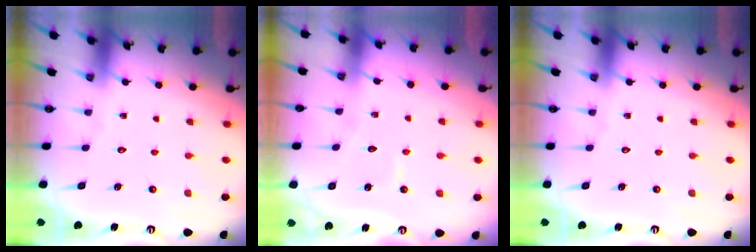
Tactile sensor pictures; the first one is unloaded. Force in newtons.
{"total": 3.4, "press": 3.3, "slide": 0.3}
{"total": 0.0}